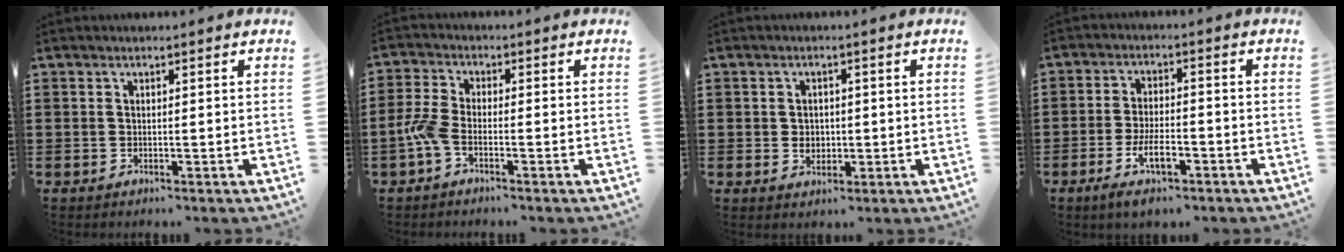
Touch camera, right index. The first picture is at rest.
{"total": 4.3, "force": [-1.8, 1.7, 3.5], "torque": [-0.096, -0.006, -0.042]}
{"total": 2.2, "force": [-0.1, 1.9, 1.1], "torque": [-0.028, 0.007, -0.005]}
{"total": 6.4, "force": [-3.2, 2.2, 5.0], "torque": [-0.109, -0.005, -0.061]}